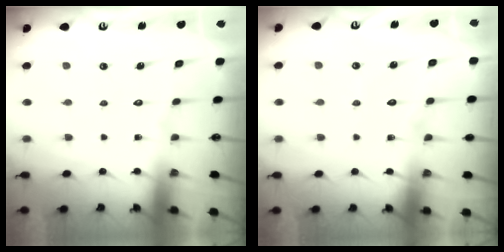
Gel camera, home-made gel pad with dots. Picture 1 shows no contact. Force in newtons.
{"total": 4.1, "press": 4.1, "slide": 0.4}